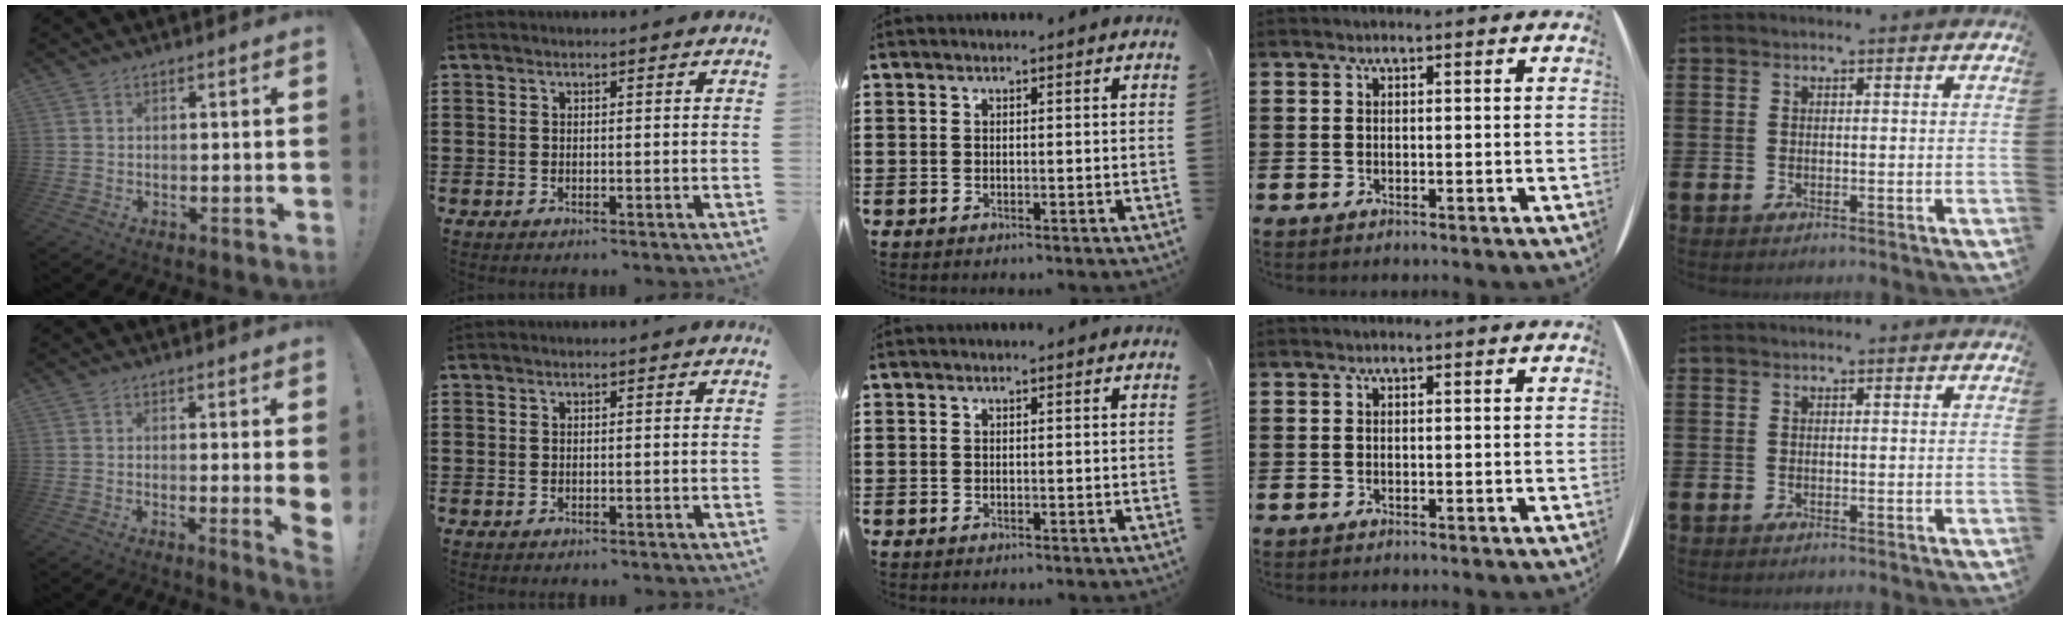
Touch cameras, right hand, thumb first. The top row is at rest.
{"thumb": {"total": 4.1, "force": [0.5, -0.1, 4.1], "torque": [-0.051, -0.018, 0.010]}}